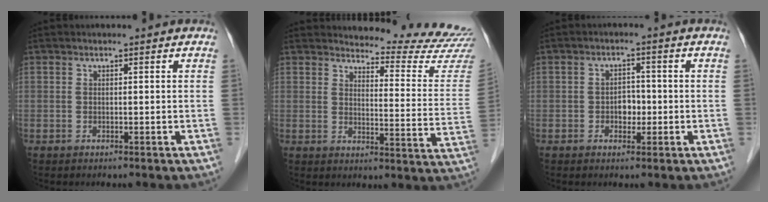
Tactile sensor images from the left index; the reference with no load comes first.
{"total": 14.9, "force": [14.7, -0.7, 2.0], "torque": [-0.021, -0.121, 0.157]}
{"total": 2.8, "force": [-0.7, 2.0, 1.9], "torque": [-0.026, 0.007, -0.011]}